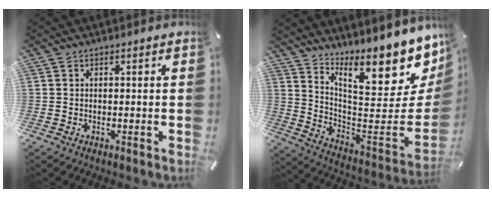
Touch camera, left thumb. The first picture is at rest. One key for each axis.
{"total": 19.0, "fx": 14.4, "fy": 6.1, "fz": 10.8, "tx": -0.117, "ty": -0.141, "tz": 0.231}